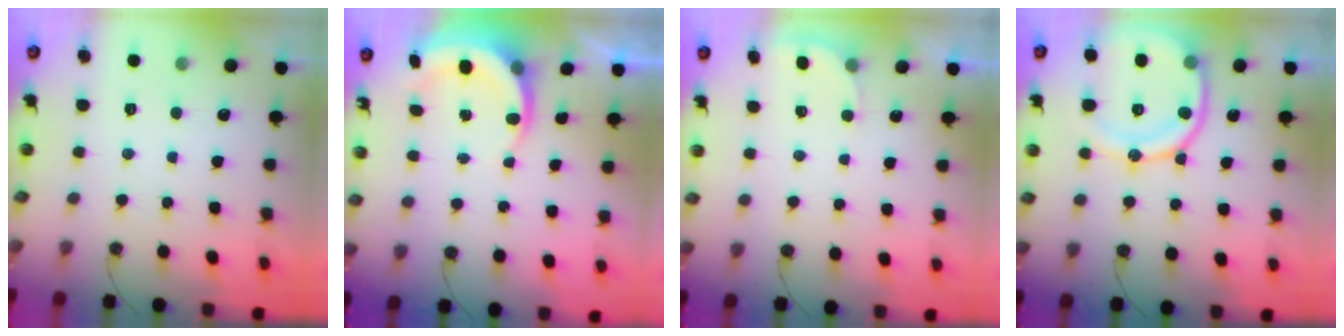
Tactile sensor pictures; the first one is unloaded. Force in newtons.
{"total": 5.6, "press": 5.5, "slide": 1.0}
{"total": 2.3, "press": 2.3, "slide": 0.5}
{"total": 16.1, "press": 16.0, "slide": 1.6}